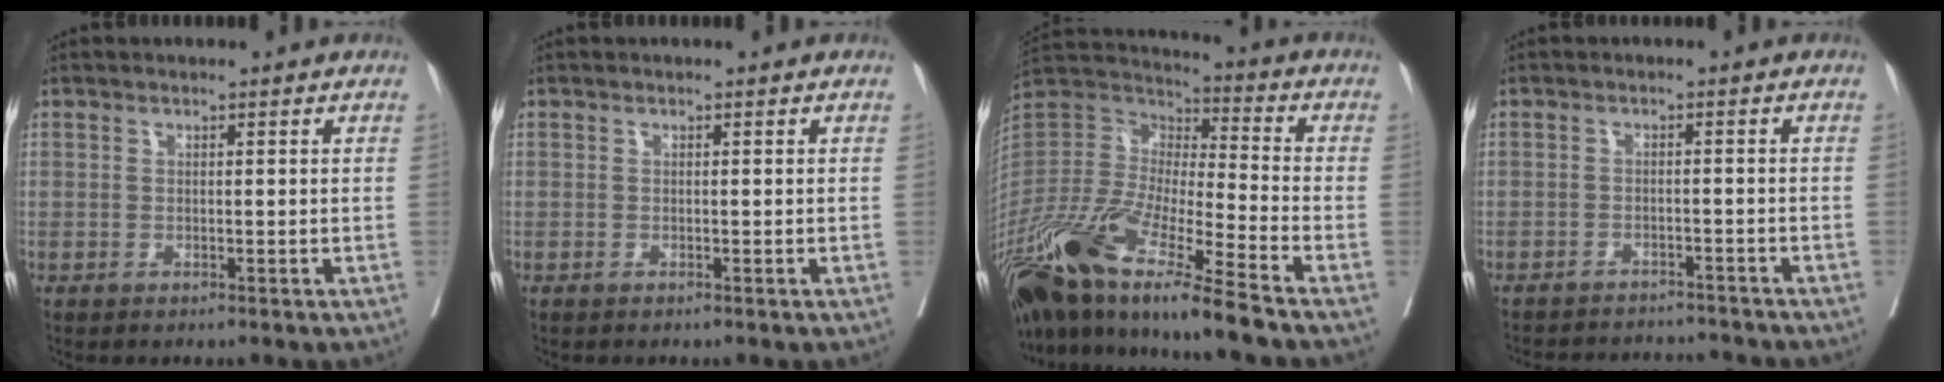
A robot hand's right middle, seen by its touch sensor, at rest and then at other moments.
{"total": 0.0}
{"total": 23.3, "force": [-16.4, 1.4, 16.5], "torque": [-0.363, -0.060, -0.314]}
{"total": 11.0, "force": [-10.6, 2.0, 2.2], "torque": [-0.041, 0.006, -0.134]}